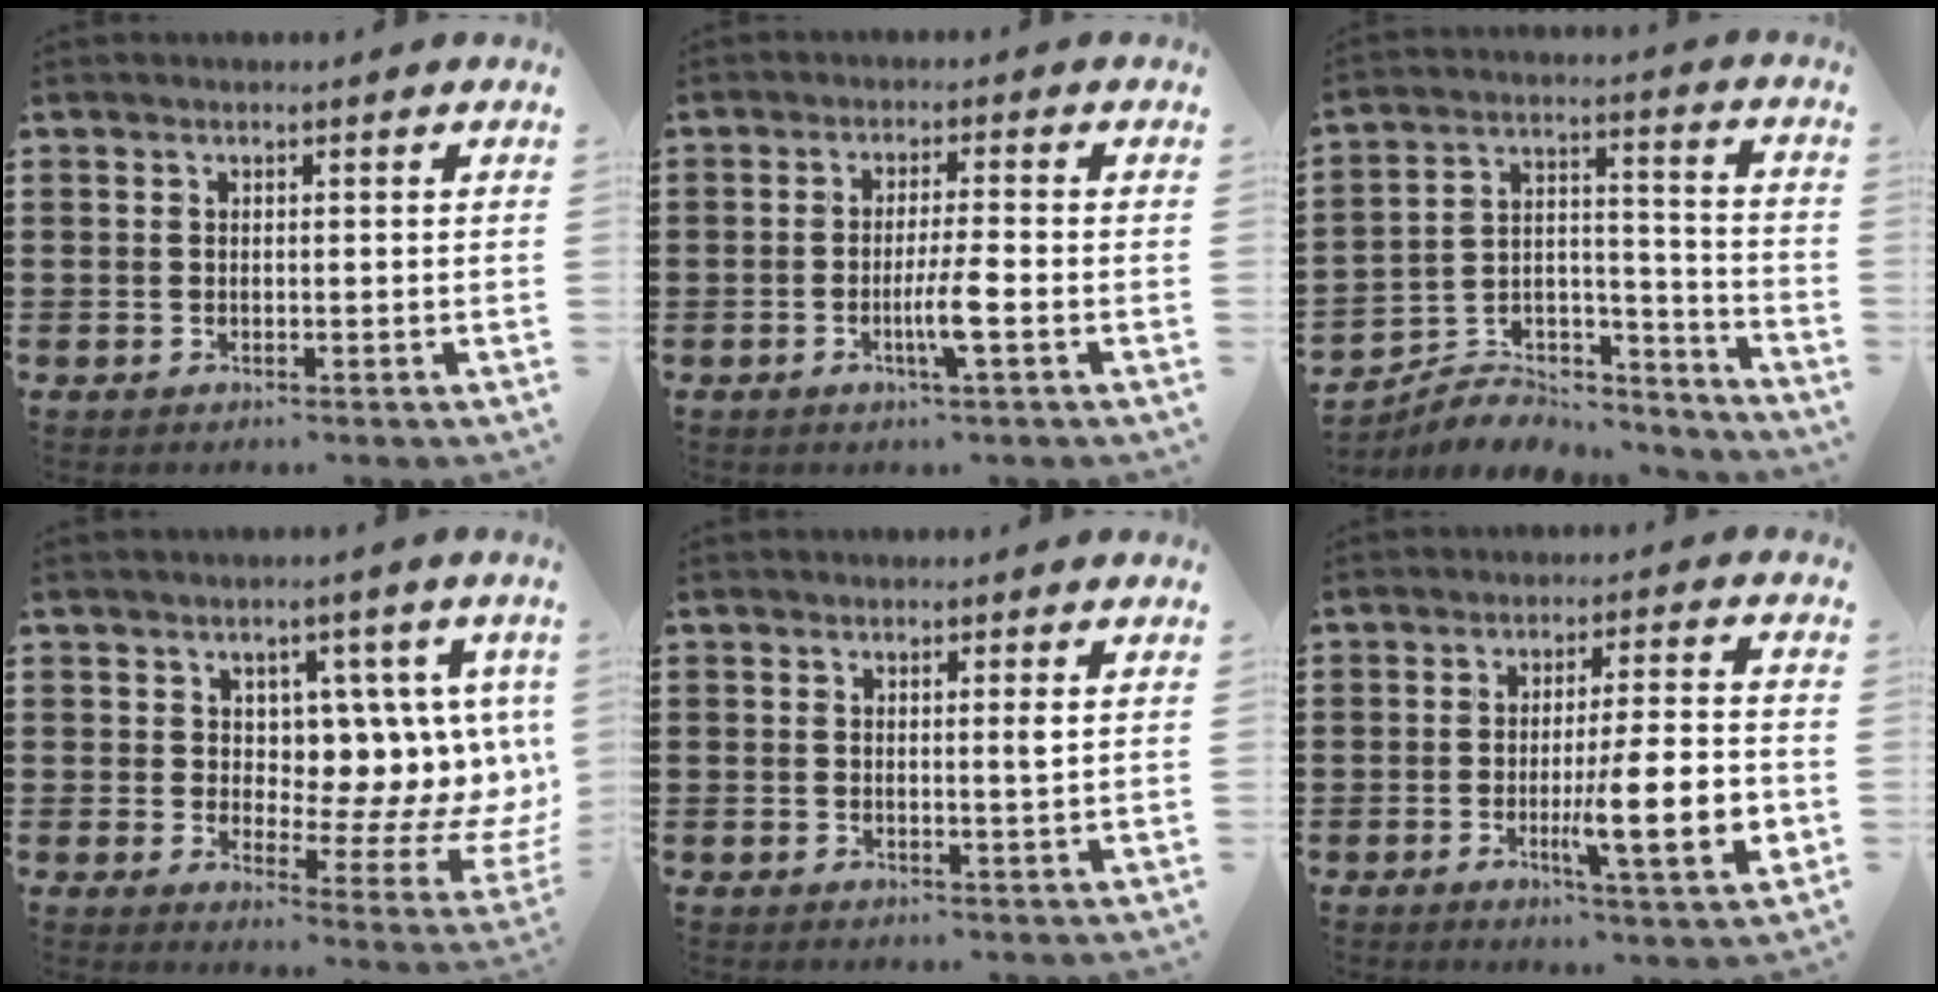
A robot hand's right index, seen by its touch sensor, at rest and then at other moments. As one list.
[{"total": 4.9, "force": [-1.6, 0.0, 4.7], "torque": [-0.094, -0.016, -0.033]}, {"total": 6.0, "force": [-5.4, 2.6, 0.9], "torque": [-0.015, 0.013, -0.105]}, {"total": 7.4, "force": [3.5, 4.5, 4.7], "torque": [-0.077, -0.050, 0.057]}, {"total": 1.5, "force": [0.5, -0.1, 1.4], "torque": [-0.028, -0.002, 0.007]}, {"total": 11.9, "force": [-2.6, 2.2, 11.5], "torque": [-0.176, -0.012, -0.043]}]